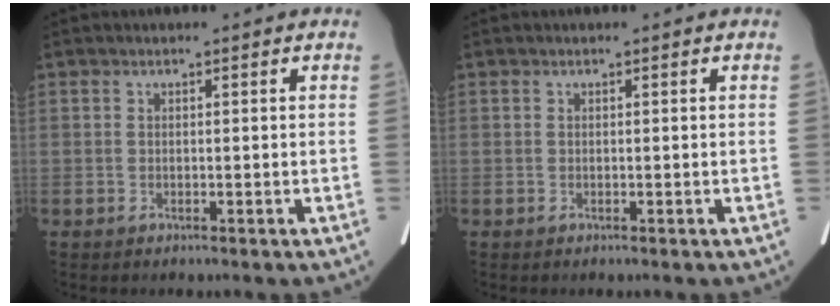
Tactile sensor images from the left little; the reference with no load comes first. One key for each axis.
{"total": 0.0}